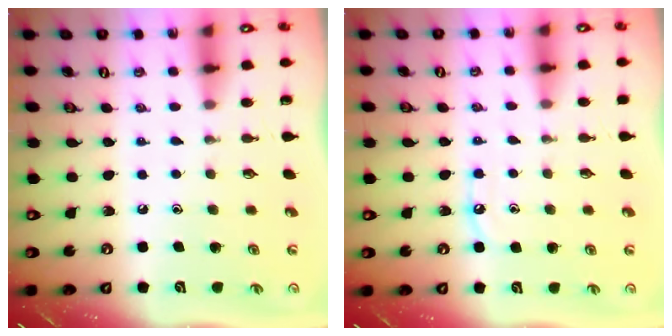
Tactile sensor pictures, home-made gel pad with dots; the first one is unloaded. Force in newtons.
{"total": 5.4, "press": 5.3, "slide": 0.6}